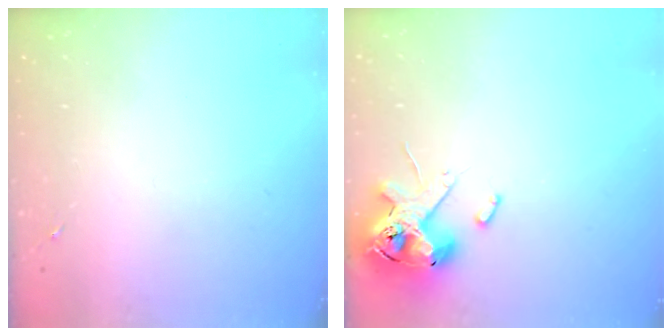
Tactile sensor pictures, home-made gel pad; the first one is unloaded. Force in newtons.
{"total": 12.8, "press": 12.6, "slide": 2.0}